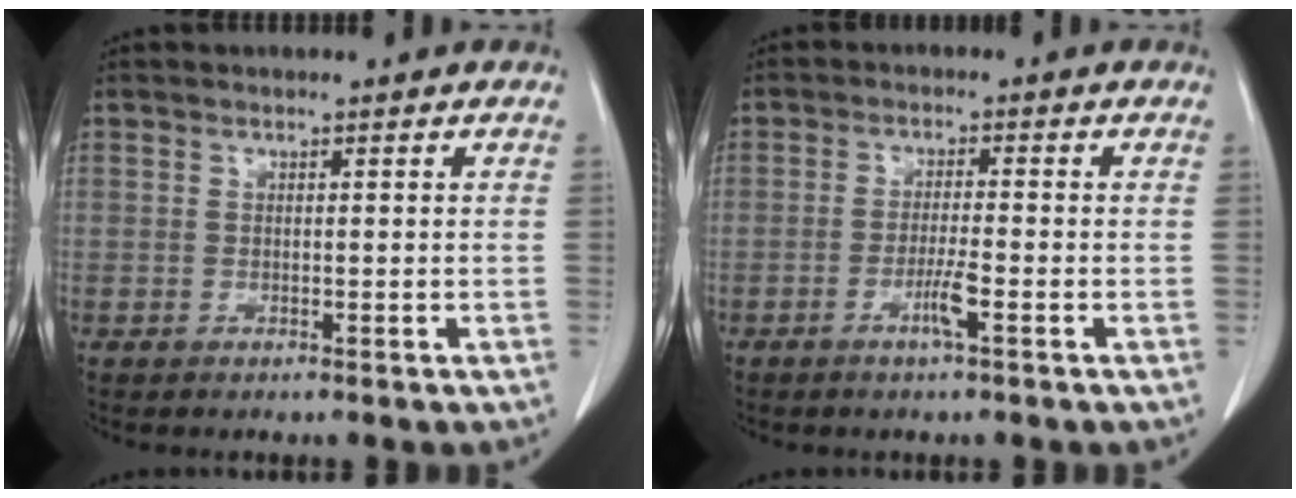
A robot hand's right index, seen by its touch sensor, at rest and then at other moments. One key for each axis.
{"total": 3.3, "fx": -1.6, "fy": -0.2, "fz": 2.9, "tx": -0.057, "ty": -0.004, "tz": -0.034}